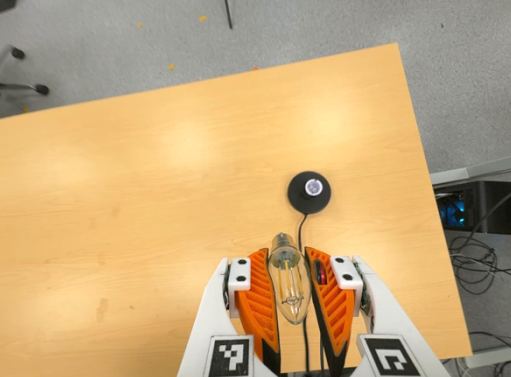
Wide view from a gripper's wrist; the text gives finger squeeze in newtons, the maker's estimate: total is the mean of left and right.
{"total": 21.2, "left": 23.1, "right": 19.2}